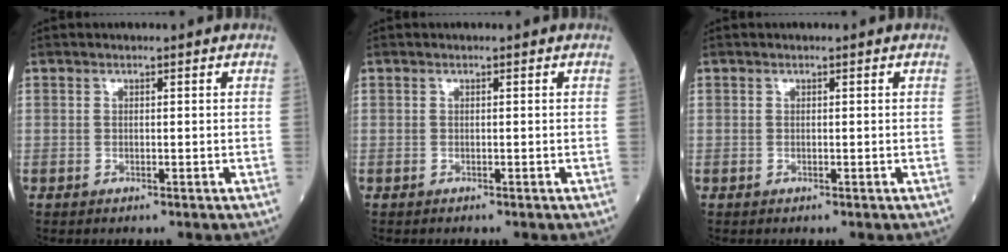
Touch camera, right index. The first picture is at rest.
{"total": 0.0}
{"total": 0.0}